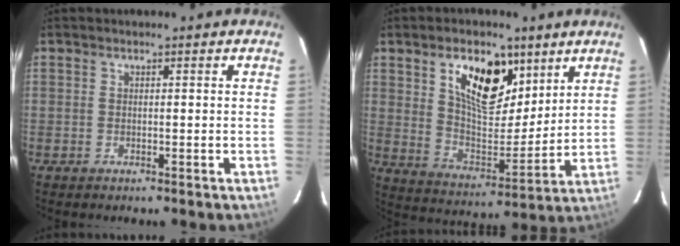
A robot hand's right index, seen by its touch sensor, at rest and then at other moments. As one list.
[{"total": 14.7, "force": [7.5, 7.5, 10.1], "torque": [-0.163, 0.002, 0.138]}]